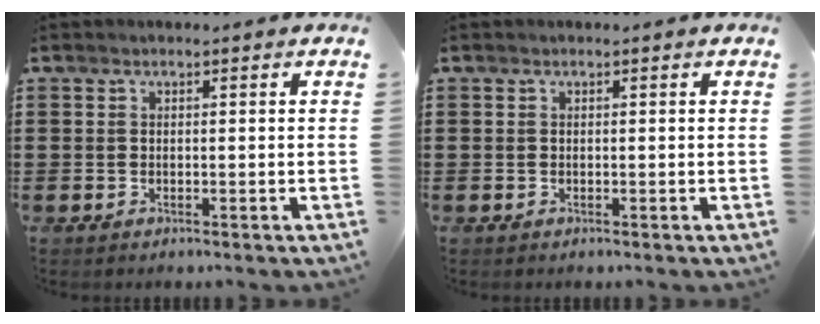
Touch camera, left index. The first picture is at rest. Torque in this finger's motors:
{"motor_torque": [0.00, 0.00, 0.00, 0.01]}